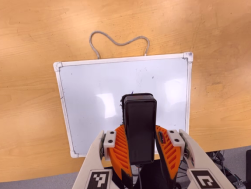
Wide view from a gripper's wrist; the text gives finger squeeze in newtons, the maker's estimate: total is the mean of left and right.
{"total": 5.2, "left": 4.7, "right": 5.7}